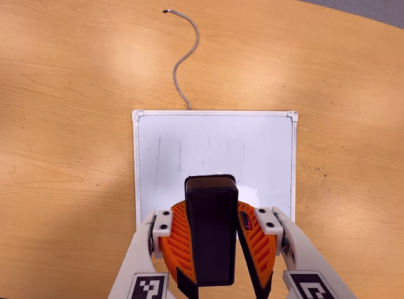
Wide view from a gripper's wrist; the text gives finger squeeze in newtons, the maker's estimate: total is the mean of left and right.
{"total": 10.7, "left": 10.4, "right": 11.0}